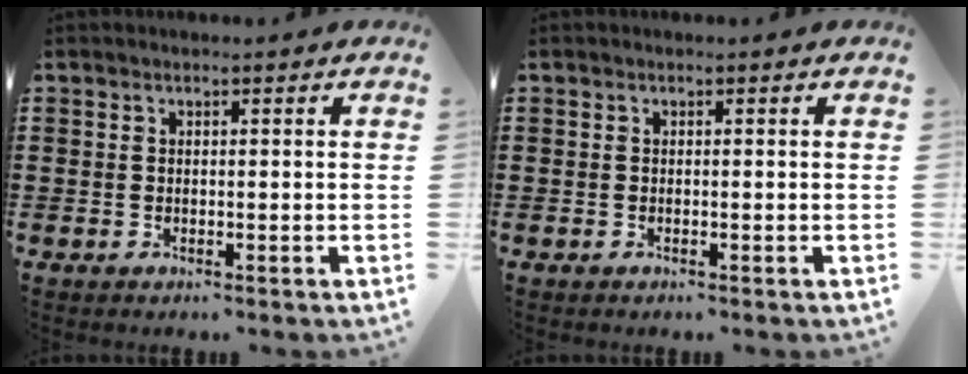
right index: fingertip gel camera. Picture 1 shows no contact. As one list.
[{"total": 0.0}]